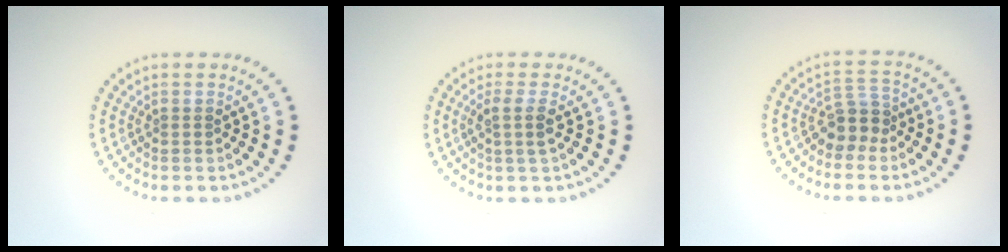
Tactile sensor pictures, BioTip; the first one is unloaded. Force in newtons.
{"total": 1.8, "press": 1.5, "slide": 1.1}
{"total": 2.8, "press": 2.2, "slide": 1.7}